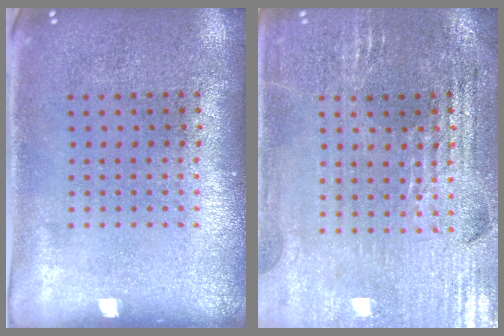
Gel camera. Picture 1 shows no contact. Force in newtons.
{"total": 2.9, "press": 2.9, "slide": 0.5}